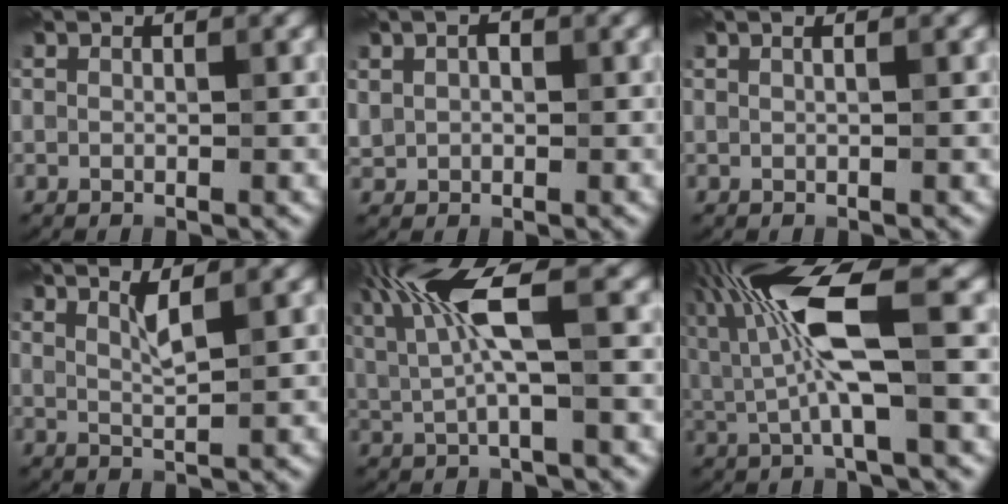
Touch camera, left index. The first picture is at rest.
{"total": 1.8, "force": [0.5, 1.4, 1.0], "torque": [-0.020, 0.004, 0.009]}
{"total": 1.1, "force": [0.5, 0.4, 0.8], "torque": [-0.002, -0.004, 0.001]}
{"total": 2.1, "force": [1.2, 0.3, 1.7], "torque": [-0.029, -0.001, 0.020]}
{"total": 7.2, "force": [2.2, 1.6, 6.7], "torque": [-0.140, 0.010, 0.040]}
{"total": 9.4, "force": [1.8, 2.3, 8.9], "torque": [-0.183, 0.004, 0.032]}